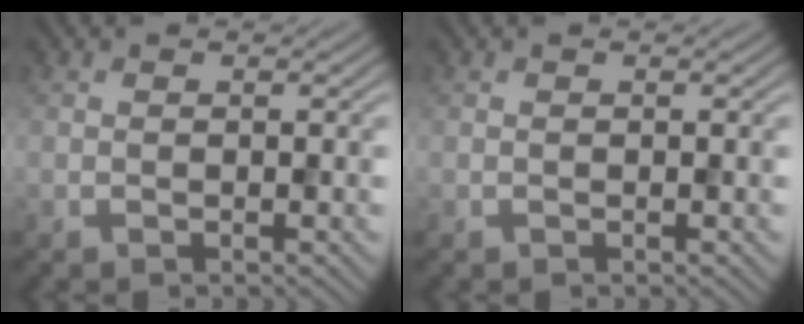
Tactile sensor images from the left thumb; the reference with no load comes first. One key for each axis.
{"total": 0.0}